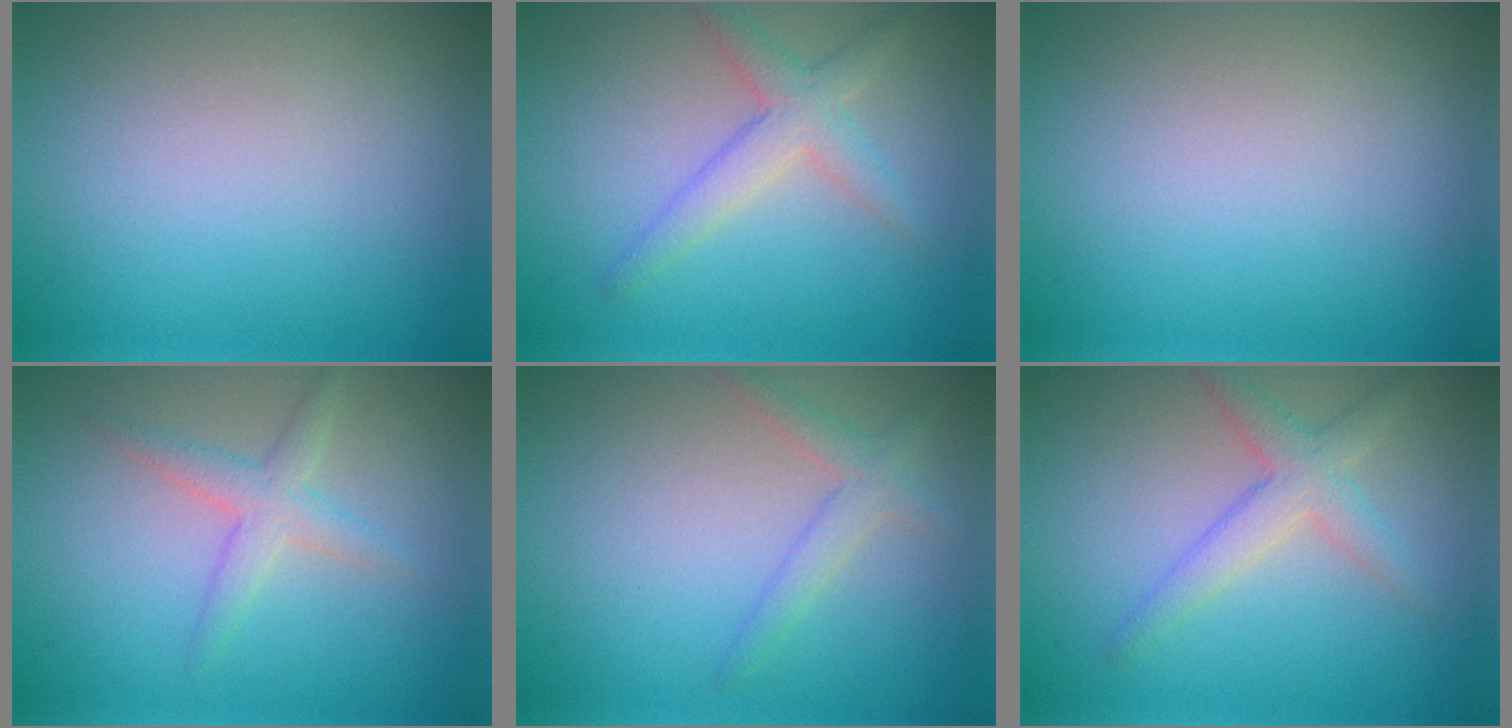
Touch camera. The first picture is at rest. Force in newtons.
{"total": 3.0, "press": 3.0, "slide": 0.1}
{"total": 0.0}
{"total": 2.3, "press": 2.3, "slide": 0.1}
{"total": 2.0, "press": 2.0, "slide": 0.1}
{"total": 3.0, "press": 3.0, "slide": 0.1}